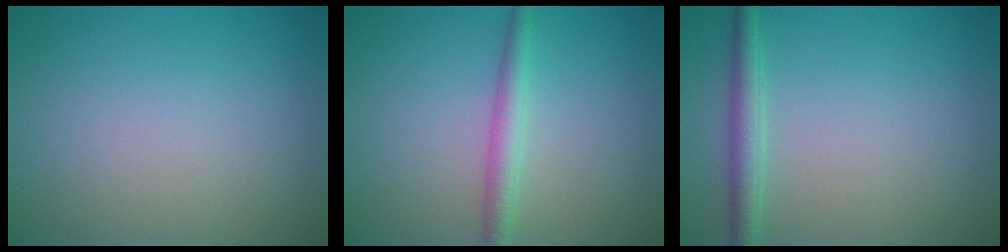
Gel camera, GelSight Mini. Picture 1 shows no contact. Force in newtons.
{"total": 2.3, "press": 2.3, "slide": 0.0}
{"total": 2.4, "press": 2.4, "slide": 0.1}